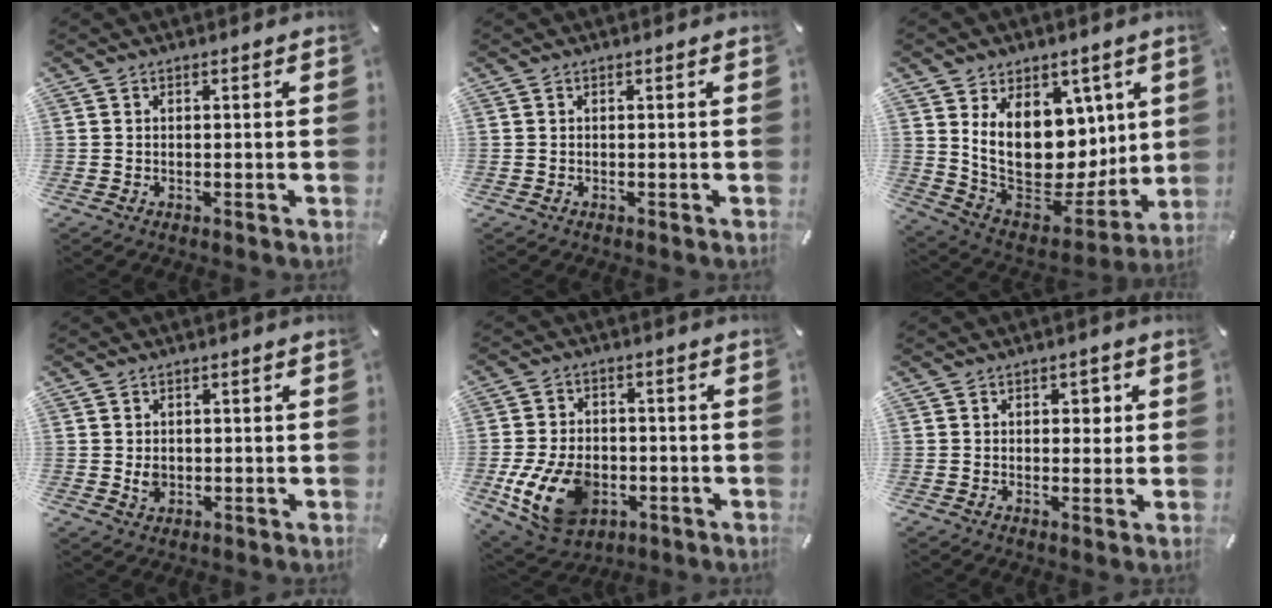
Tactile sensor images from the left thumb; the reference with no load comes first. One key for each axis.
{"total": 0.0}
{"total": 19.6, "fx": 4.4, "fy": 14.4, "fz": 12.6, "tx": -0.236, "ty": -0.061, "tz": 0.089}
{"total": 2.7, "fx": 0.0, "fy": 2.4, "fz": 1.2, "tx": -0.008, "ty": -0.003, "tz": -0.004}
{"total": 14.4, "fx": -4.1, "fy": 10.1, "fz": 9.4, "tx": -0.195, "ty": 0.006, "tz": -0.074}
{"total": 2.7, "fx": 0.6, "fy": 2.0, "fz": 1.7, "tx": -0.012, "ty": -0.002, "tz": 0.002}